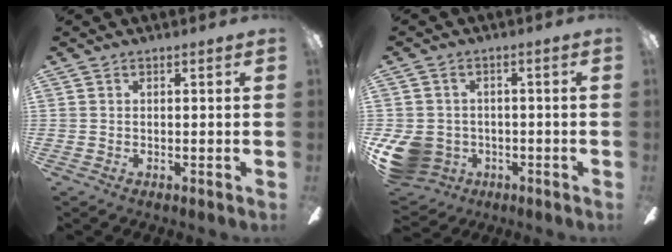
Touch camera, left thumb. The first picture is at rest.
{"total": 9.1, "force": [-3.1, 7.7, 3.6], "torque": [-0.089, 0.015, -0.056]}